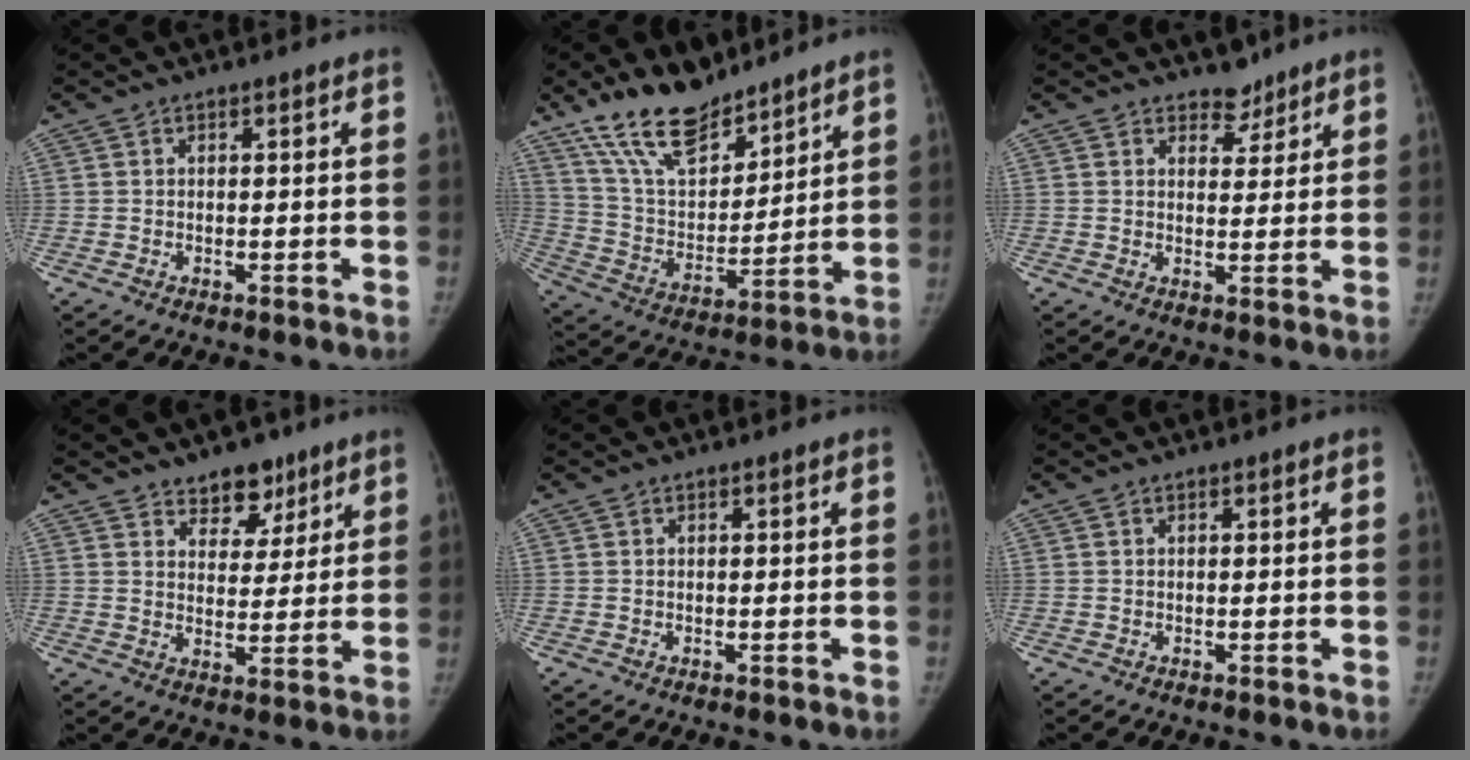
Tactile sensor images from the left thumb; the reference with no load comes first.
{"total": 17.7, "force": [13.4, 7.4, 8.9], "torque": [-0.120, -0.069, 0.251]}
{"total": 3.5, "force": [2.9, 2.0, 0.4], "torque": [0.018, -0.021, 0.042]}
{"total": 7.2, "force": [5.2, 4.3, 2.5], "torque": [0.000, -0.031, 0.081]}
{"total": 0.0}
{"total": 0.0}